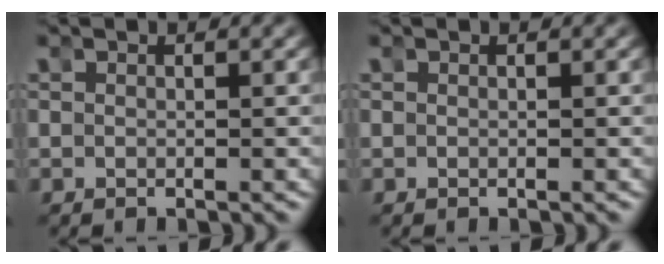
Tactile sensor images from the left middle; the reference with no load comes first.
{"total": 0.0}